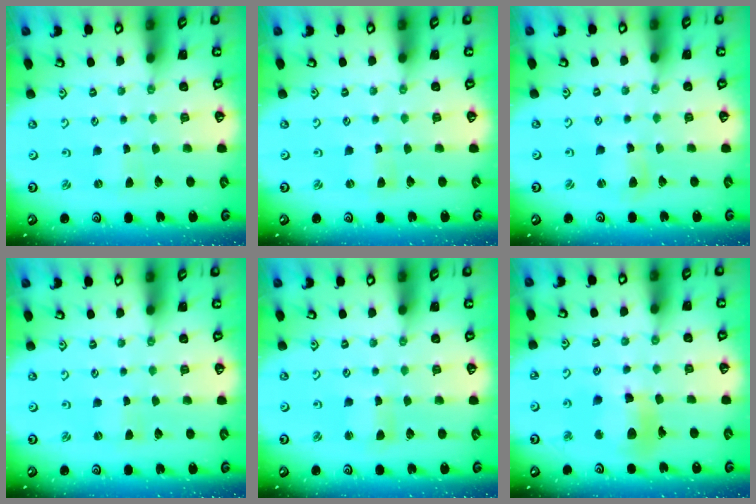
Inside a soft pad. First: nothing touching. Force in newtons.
{"total": 0.0}
{"total": 3.1, "press": 3.1, "slide": 0.3}
{"total": 0.0}
{"total": 1.6, "press": 1.6, "slide": 0.3}
{"total": 12.5, "press": 12.5, "slide": 1.3}